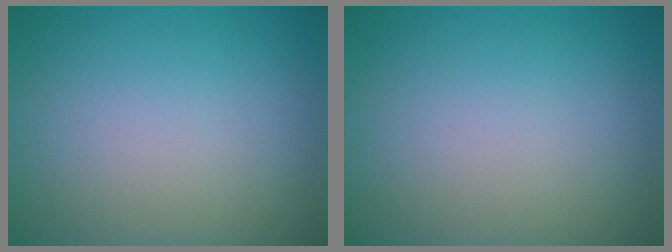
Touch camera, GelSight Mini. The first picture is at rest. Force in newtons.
{"total": 0.0}